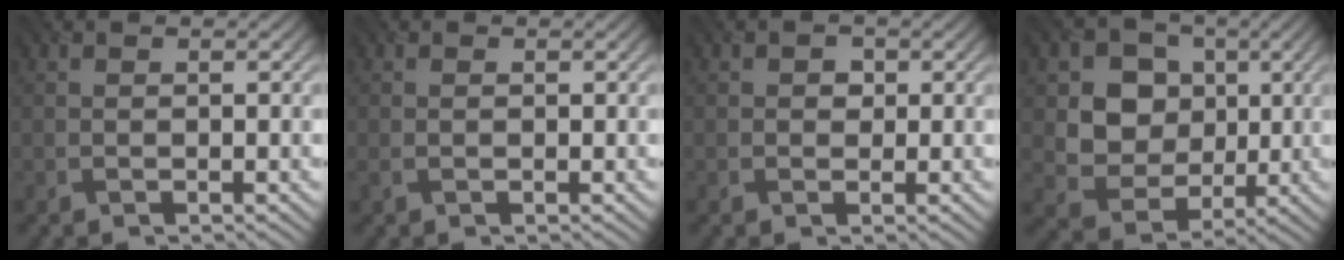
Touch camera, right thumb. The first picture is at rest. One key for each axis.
{"total": 0.9, "fx": 0.0, "fy": 0.5, "fz": 0.7, "tx": -0.018, "ty": 0.000, "tz": -0.001}
{"total": 1.4, "fx": 0.3, "fy": 1.3, "fz": 0.5, "tx": -0.005, "ty": -0.002, "tz": 0.000}
{"total": 8.5, "fx": 1.8, "fy": 7.4, "fz": 3.6, "tx": -0.087, "ty": -0.006, "tz": 0.040}